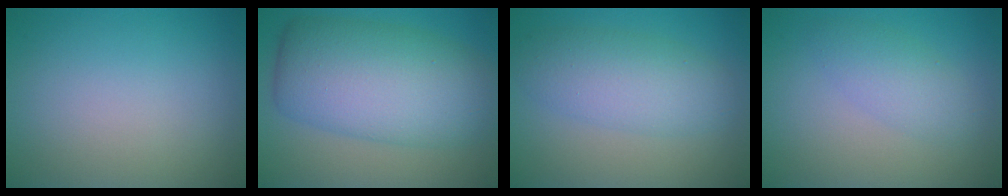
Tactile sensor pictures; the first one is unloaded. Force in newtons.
{"total": 10.1, "press": 10.1, "slide": 0.3}
{"total": 4.9, "press": 4.9, "slide": 0.2}
{"total": 2.7, "press": 2.7, "slide": 0.0}